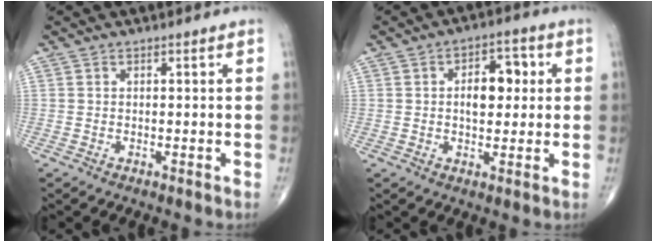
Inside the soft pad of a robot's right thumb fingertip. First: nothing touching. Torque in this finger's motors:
{"motor_torque": [0.39, 0.49, 0.25, -0.28, 0.14]}